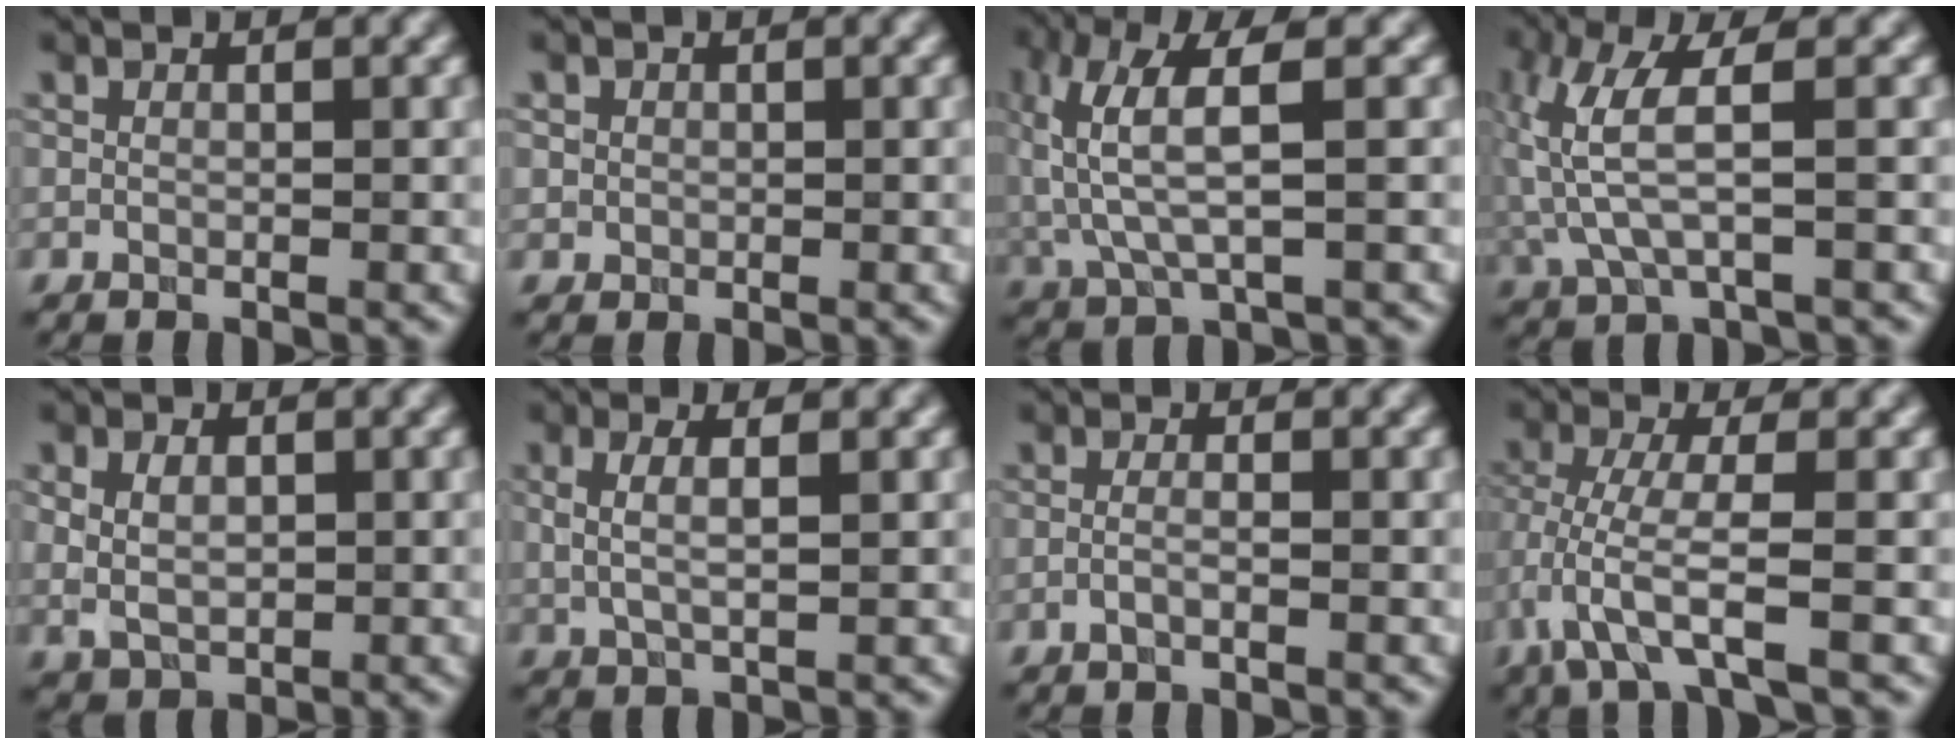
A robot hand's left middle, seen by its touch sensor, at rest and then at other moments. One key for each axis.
{"total": 0.9, "fx": 0.2, "fy": 0.9, "fz": 0.1, "tx": 0.008, "ty": -0.004, "tz": 0.003}
{"total": 5.8, "fx": 1.2, "fy": 1.9, "fz": 5.4, "tx": -0.130, "ty": 0.005, "tz": 0.025}
{"total": 5.1, "fx": 0.4, "fy": 1.5, "fz": 4.9, "tx": -0.129, "ty": -0.001, "tz": 0.010}
{"total": 3.6, "fx": 0.6, "fy": 2.6, "fz": 2.4, "tx": -0.039, "ty": 0.003, "tz": 0.012}
{"total": 2.7, "fx": 0.6, "fy": 0.9, "fz": 2.5, "tx": -0.048, "ty": 0.001, "tz": 0.013}
{"total": 1.1, "fx": -0.5, "fy": 0.3, "fz": 1.0, "tx": -0.020, "ty": -0.003, "tz": -0.013}
{"total": 4.9, "fx": -2.6, "fy": 0.9, "fz": 4.1, "tx": -0.087, "ty": -0.004, "tz": -0.053}